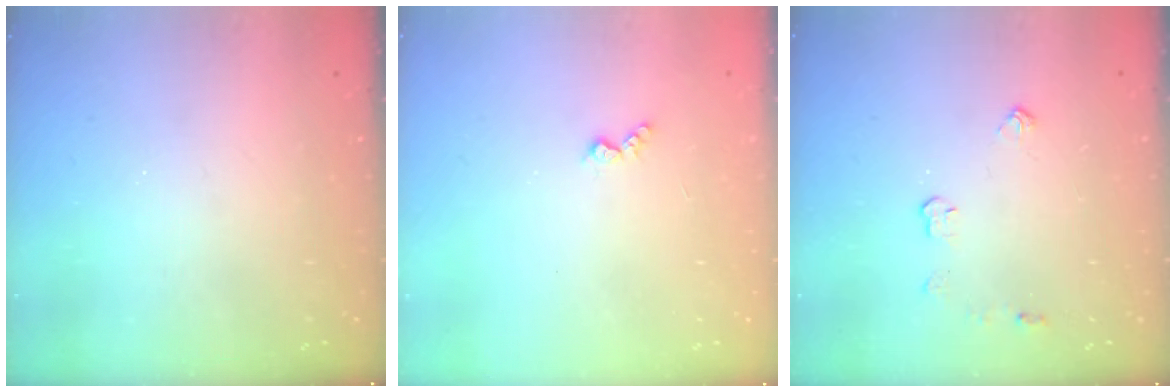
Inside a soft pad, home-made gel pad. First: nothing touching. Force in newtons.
{"total": 3.4, "press": 3.4, "slide": 0.5}
{"total": 3.7, "press": 3.6, "slide": 0.6}